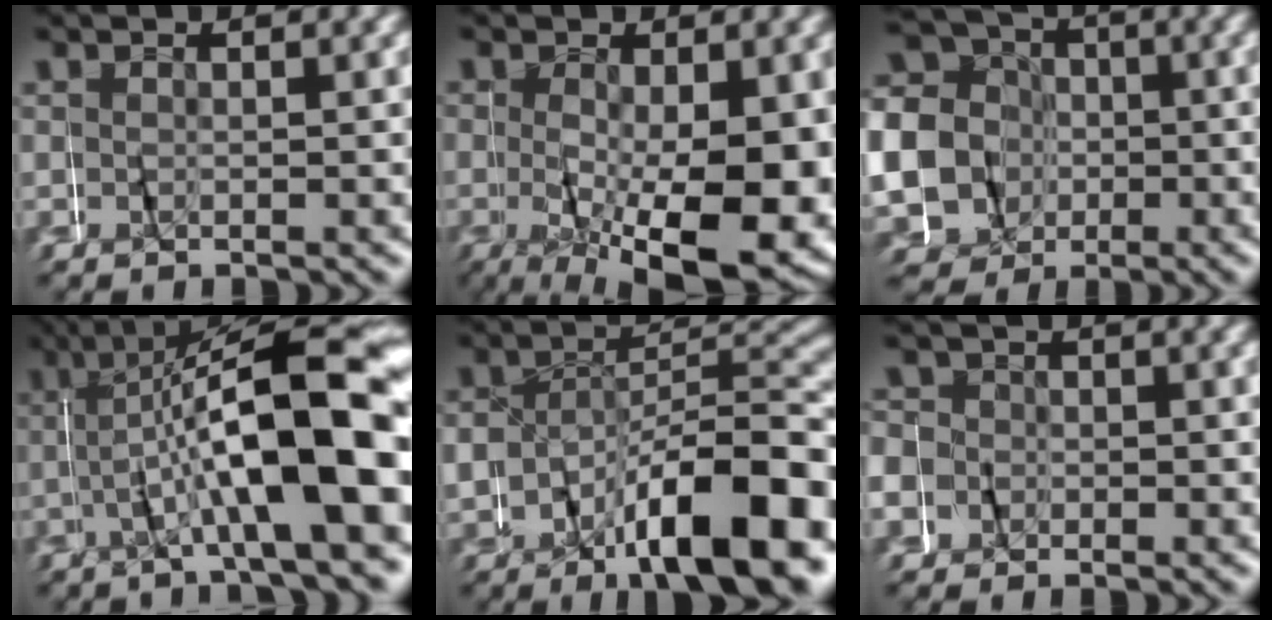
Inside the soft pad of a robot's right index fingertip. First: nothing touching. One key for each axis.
{"total": 10.4, "fx": -3.0, "fy": 4.1, "fz": 9.1, "tx": -0.128, "ty": -0.019, "tz": -0.035}
{"total": 16.7, "fx": 0.2, "fy": 15.6, "fz": 5.8, "tx": -0.145, "ty": -0.030, "tz": -0.012}
{"total": 15.6, "fx": 0.9, "fy": 6.4, "fz": 14.2, "tx": -0.210, "ty": 0.016, "tz": 0.012}
{"total": 12.0, "fx": -4.7, "fy": 6.0, "fz": 9.3, "tx": -0.134, "ty": 0.007, "tz": -0.074}
{"total": 6.3, "fx": 0.4, "fy": 6.1, "fz": 1.6, "tx": -0.037, "ty": 0.010, "tz": -0.011}